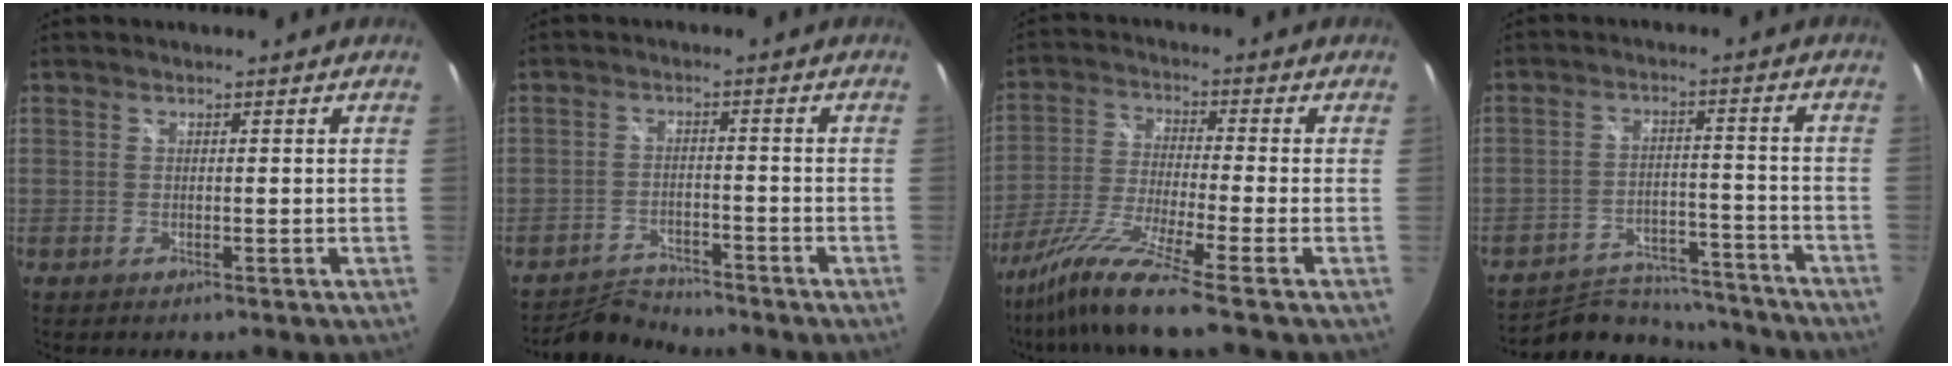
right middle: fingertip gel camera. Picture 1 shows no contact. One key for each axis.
{"total": 5.3, "fx": -5.2, "fy": 0.7, "fz": -0.3, "tx": -0.014, "ty": 0.011, "tz": -0.095}
{"total": 12.0, "fx": -9.3, "fy": -1.5, "fz": 7.4, "tx": -0.151, "ty": -0.032, "tz": -0.174}
{"total": 17.9, "fx": -16.3, "fy": 5.4, "fz": 4.9, "tx": -0.105, "ty": 0.016, "tz": -0.218}